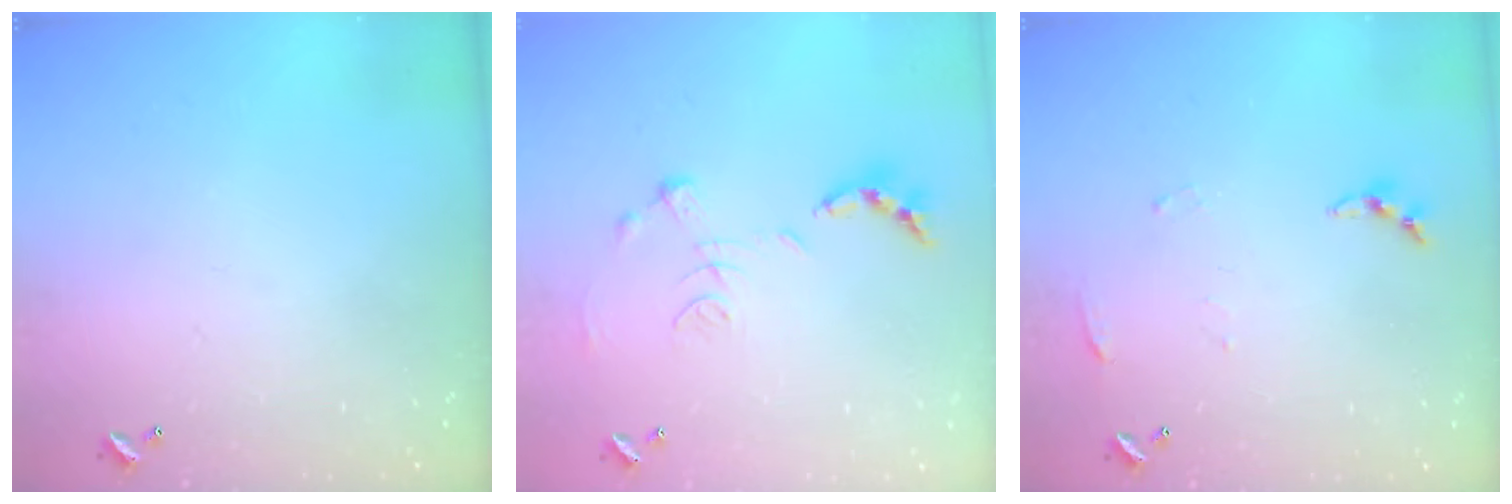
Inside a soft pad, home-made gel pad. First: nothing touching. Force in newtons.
{"total": 1.1, "press": 1.0, "slide": 0.4}
{"total": 4.6, "press": 4.6, "slide": 0.4}